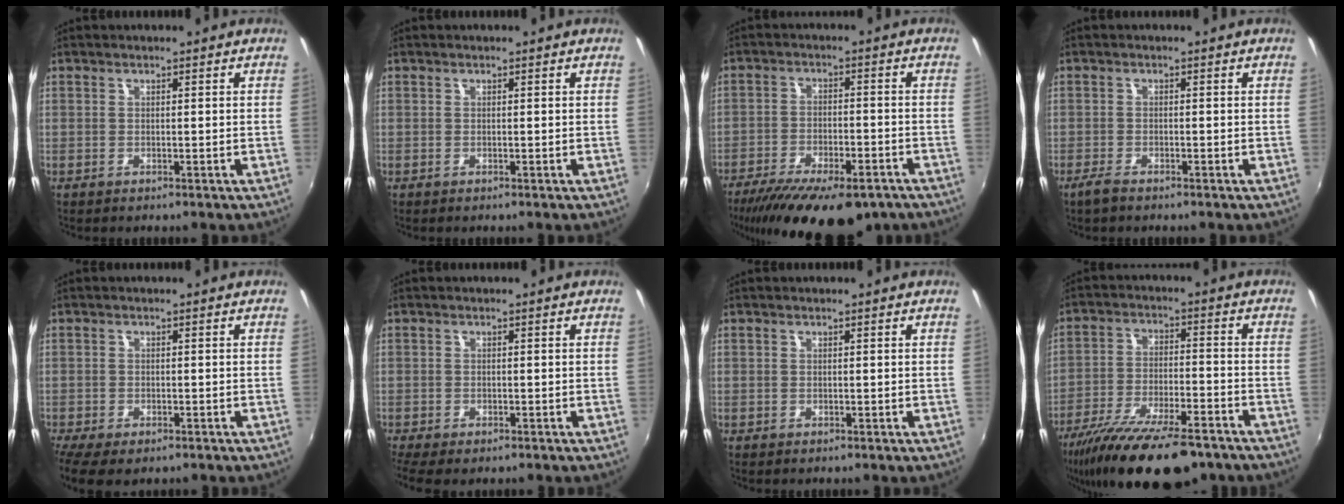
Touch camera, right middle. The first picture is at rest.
{"total": 0.0}
{"total": 20.3, "force": [-14.6, 7.4, 12.1], "torque": [-0.234, -0.047, -0.211]}
{"total": 2.3, "force": [-1.9, 0.6, 1.2], "torque": [-0.033, -0.006, -0.039]}
{"total": 7.1, "force": [-5.0, 2.7, 4.3], "torque": [-0.104, -0.038, -0.084]}
{"total": 5.3, "force": [-3.9, 1.7, 3.2], "torque": [-0.074, -0.032, -0.066]}
{"total": 0.0}
{"total": 20.2, "force": [-15.4, 5.7, 11.8], "torque": [-0.227, -0.046, -0.245]}